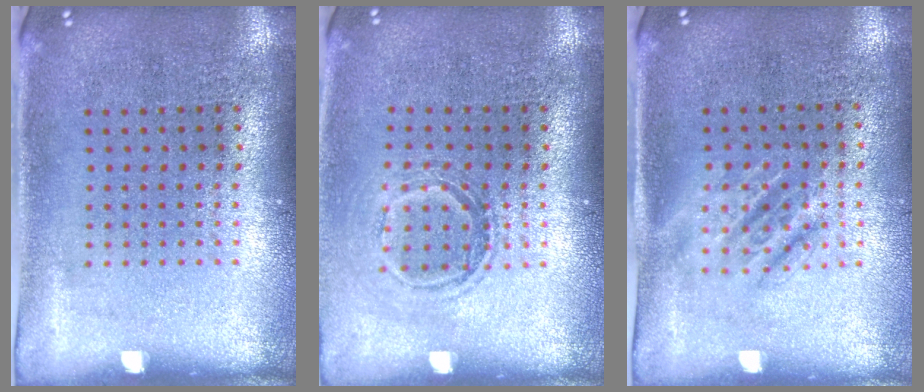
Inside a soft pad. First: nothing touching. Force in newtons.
{"total": 1.3, "press": 1.1, "slide": 0.7}
{"total": 1.4, "press": 1.2, "slide": 0.7}